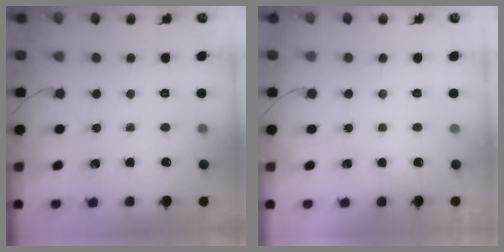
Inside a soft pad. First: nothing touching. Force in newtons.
{"total": 2.8, "press": 2.8, "slide": 0.1}